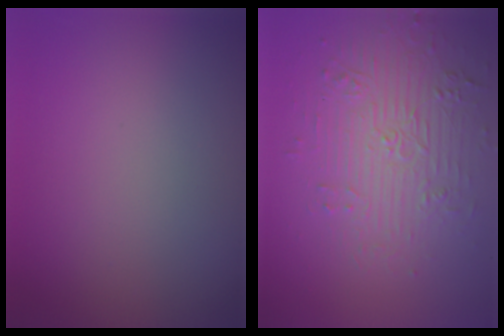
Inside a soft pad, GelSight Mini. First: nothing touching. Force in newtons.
{"total": 4.2, "press": 3.7, "slide": 2.0}